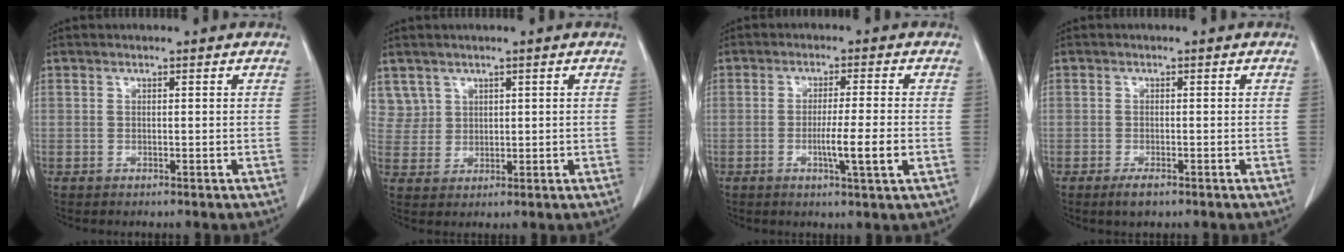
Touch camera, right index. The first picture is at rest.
{"total": 3.9, "force": [2.3, 3.1, -0.2], "torque": [0.014, 0.004, 0.049]}
{"total": 6.2, "force": [-1.6, -0.5, 6.0], "torque": [-0.098, -0.011, -0.027]}
{"total": 2.0, "force": [-1.3, 0.8, 1.3], "torque": [-0.027, -0.002, -0.020]}